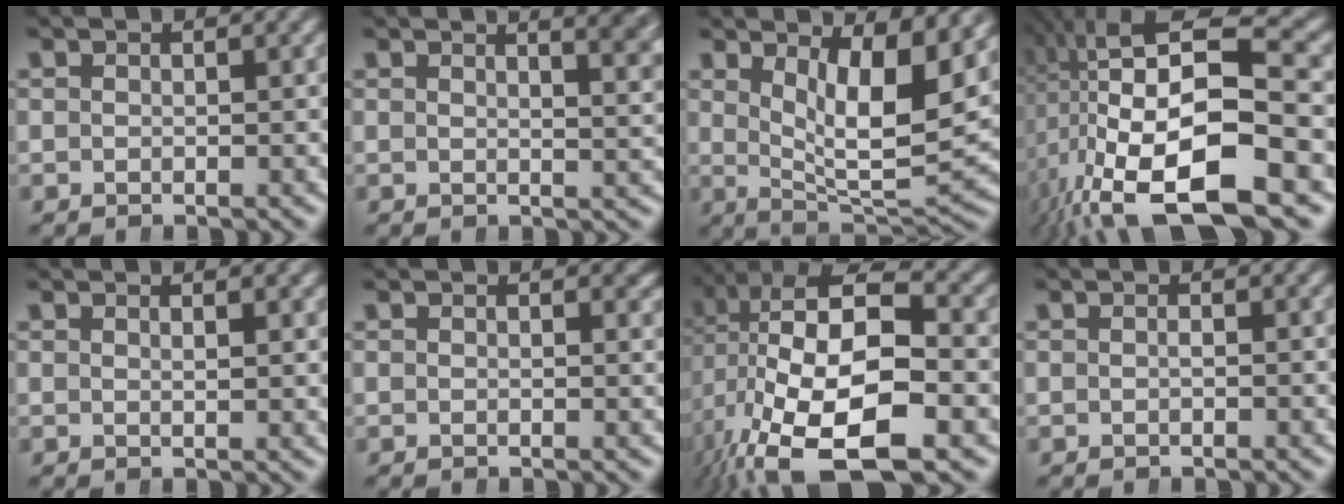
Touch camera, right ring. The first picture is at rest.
{"total": 5.3, "force": [3.2, 1.2, 4.0], "torque": [-0.020, 0.010, 0.041]}
{"total": 9.2, "force": [2.8, 3.7, 7.9], "torque": [-0.112, -0.023, 0.051]}
{"total": 14.1, "force": [-0.2, 6.6, 12.4], "torque": [-0.220, -0.022, 0.013]}
{"total": 1.2, "force": [0.8, -0.8, 0.5], "torque": [-0.002, -0.004, 0.016]}
{"total": 0.9, "force": [0.7, 0.3, 0.5], "torque": [0.000, 0.001, 0.006]}
{"total": 13.0, "force": [-0.8, 7.2, 10.8], "torque": [-0.202, -0.034, 0.008]}
{"total": 0.0}